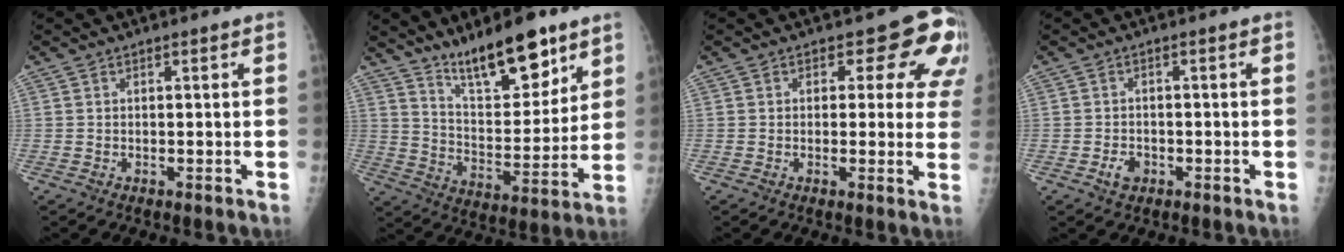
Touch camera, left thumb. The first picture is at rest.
{"total": 15.5, "force": [11.1, 5.0, 9.6], "torque": [-0.117, -0.079, 0.193]}
{"total": 9.6, "force": [4.7, 5.9, 5.8], "torque": [-0.013, -0.016, 0.036]}
{"total": 2.5, "force": [-1.2, 1.8, 1.2], "torque": [-0.012, 0.007, -0.017]}